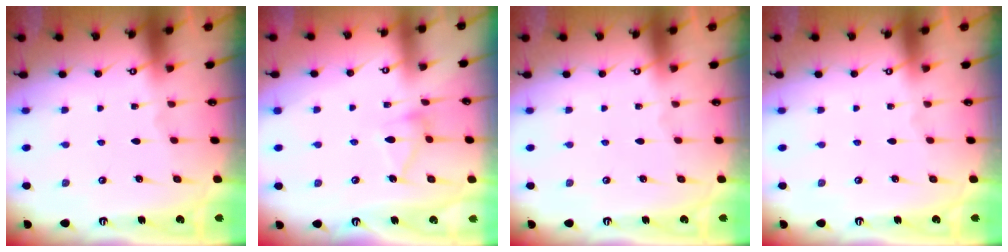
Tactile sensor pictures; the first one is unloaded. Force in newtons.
{"total": 9.7, "press": 9.7, "slide": 0.6}
{"total": 0.0}
{"total": 0.0}